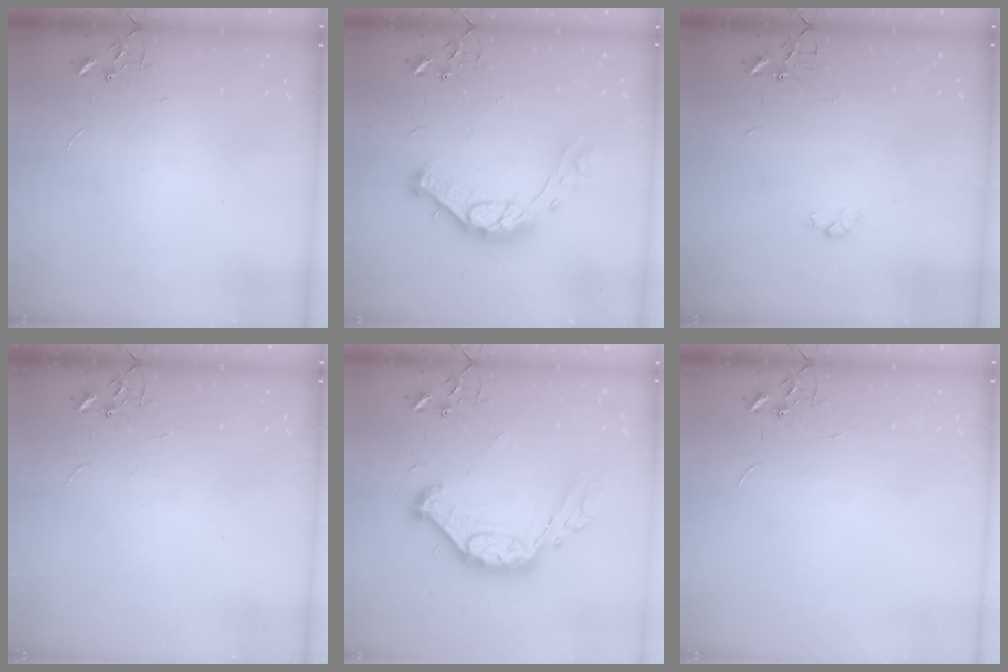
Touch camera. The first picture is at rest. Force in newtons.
{"total": 14.3, "press": 14.2, "slide": 1.1}
{"total": 3.7, "press": 3.6, "slide": 0.9}
{"total": 0.0}
{"total": 15.4, "press": 15.3, "slide": 1.7}
{"total": 0.0}